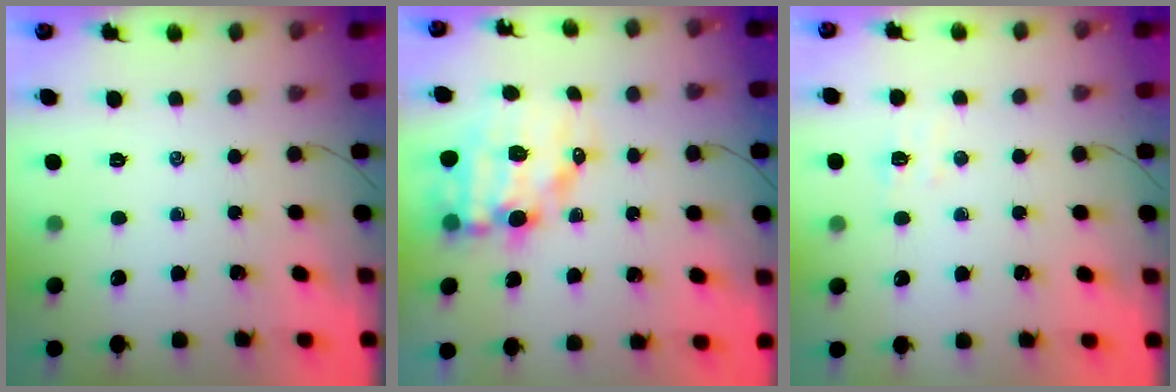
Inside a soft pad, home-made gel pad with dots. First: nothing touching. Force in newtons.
{"total": 10.7, "press": 10.3, "slide": 2.9}
{"total": 4.6, "press": 4.5, "slide": 1.0}